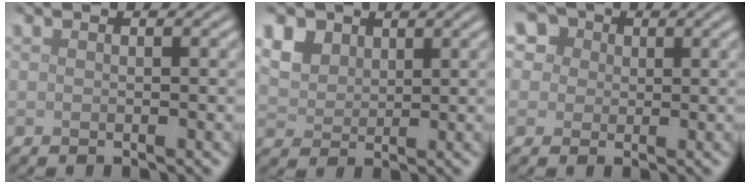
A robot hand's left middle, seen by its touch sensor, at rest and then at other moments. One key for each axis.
{"total": 5.6, "fx": 3.2, "fy": 3.9, "fz": 2.5, "tx": -0.089, "ty": 0.007, "tz": 0.063}
{"total": 7.5, "fx": 3.7, "fy": 5.6, "fz": 3.3, "tx": -0.065, "ty": 0.029, "tz": 0.033}